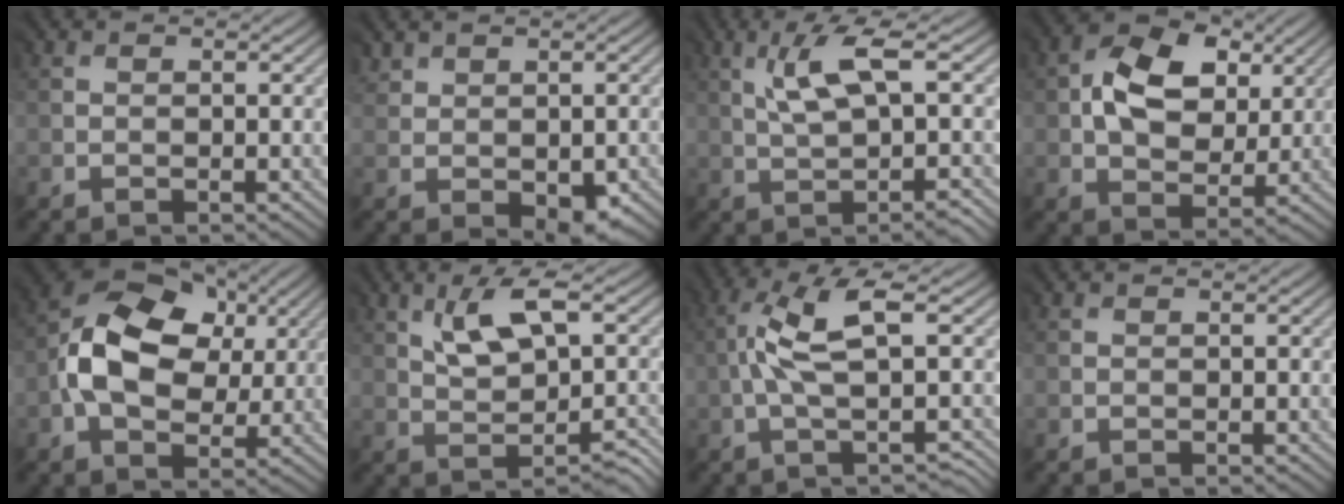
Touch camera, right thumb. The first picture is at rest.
{"total": 4.1, "force": [-0.5, 3.1, 2.6], "torque": [-0.053, -0.011, 0.000]}
{"total": 4.5, "force": [1.5, 0.5, 4.2], "torque": [-0.073, 0.010, 0.030]}
{"total": 9.0, "force": [2.9, 6.5, 5.6], "torque": [-0.113, 0.011, 0.046]}
{"total": 12.5, "force": [2.0, 9.1, 8.2], "torque": [-0.169, 0.012, 0.034]}
{"total": 4.7, "force": [2.0, 1.5, 4.0], "torque": [-0.061, 0.012, 0.035]}
{"total": 5.7, "force": [0.4, 1.2, 5.6], "torque": [-0.114, 0.025, 0.003]}
{"total": 0.0}